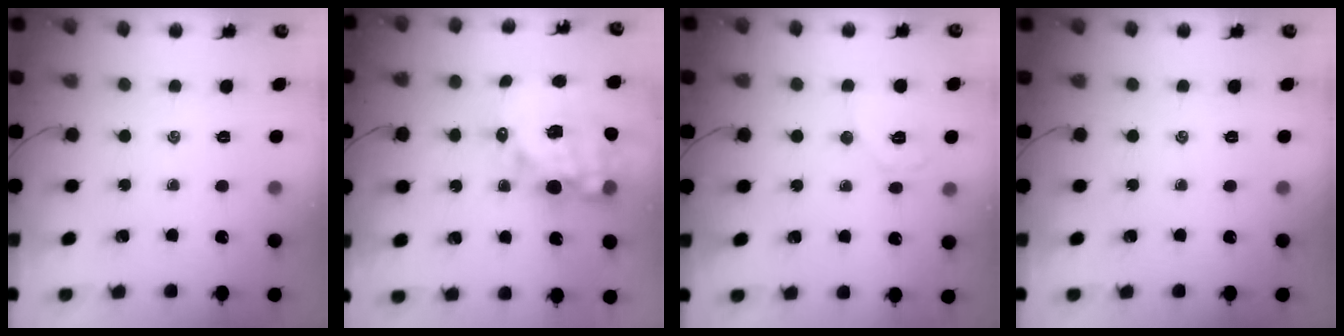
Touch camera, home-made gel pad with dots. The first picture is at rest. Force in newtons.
{"total": 18.1, "press": 17.5, "slide": 4.6}
{"total": 8.0, "press": 8.0, "slide": 0.7}
{"total": 0.0}